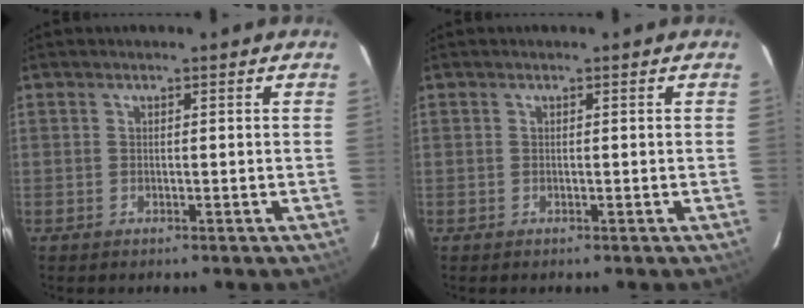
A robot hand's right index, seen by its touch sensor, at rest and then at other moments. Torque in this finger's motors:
{"motor_torque": [0.00, 0.00, 0.02, 0.00]}